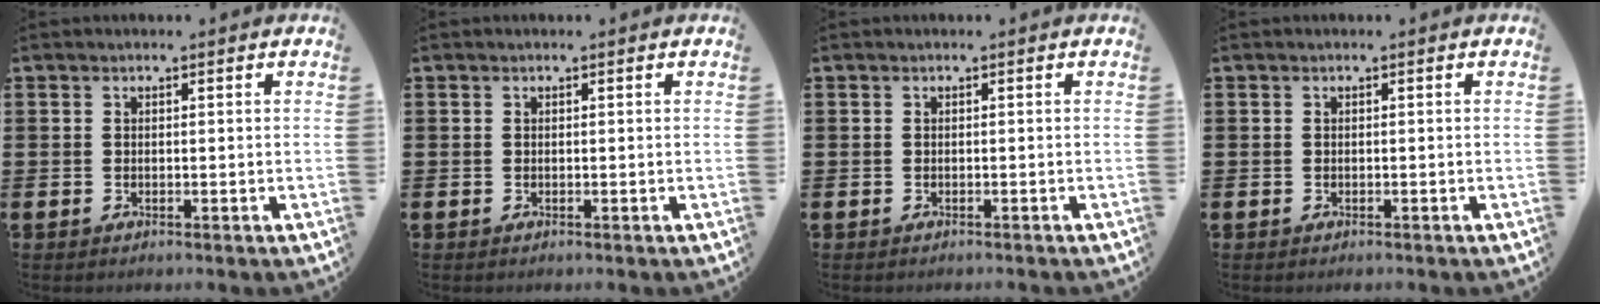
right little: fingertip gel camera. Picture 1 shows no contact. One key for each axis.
{"total": 0.0}
{"total": 0.0}
{"total": 0.0}